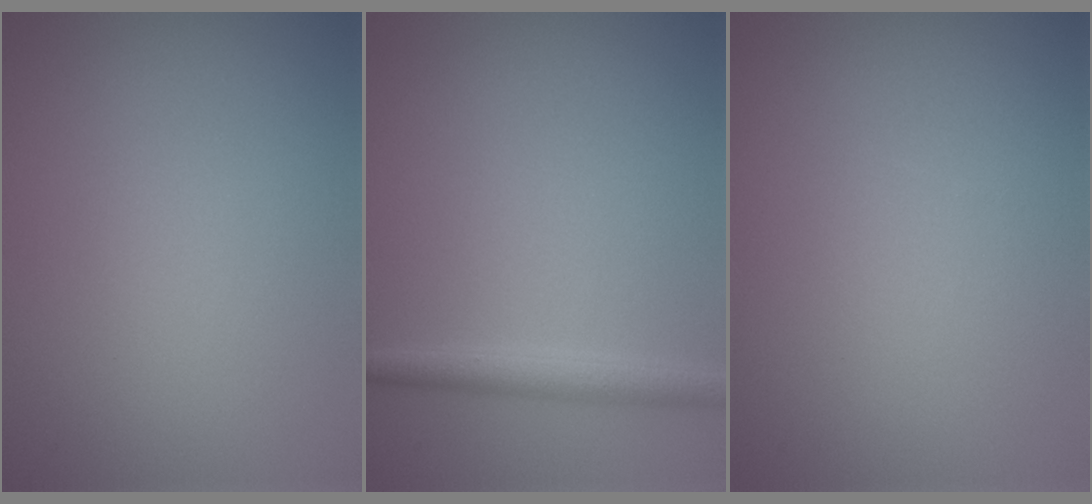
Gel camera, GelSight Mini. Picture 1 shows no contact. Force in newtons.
{"total": 2.2, "press": 2.2, "slide": 0.1}
{"total": 0.0}